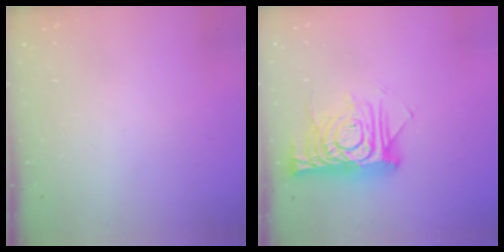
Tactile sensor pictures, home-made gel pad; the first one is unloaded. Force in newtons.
{"total": 14.6, "press": 14.5, "slide": 1.4}